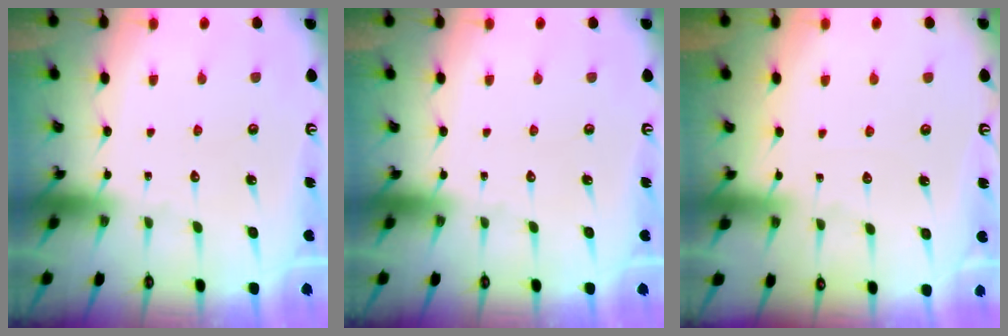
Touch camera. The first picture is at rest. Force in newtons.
{"total": 0.0}
{"total": 2.5, "press": 2.5, "slide": 0.5}